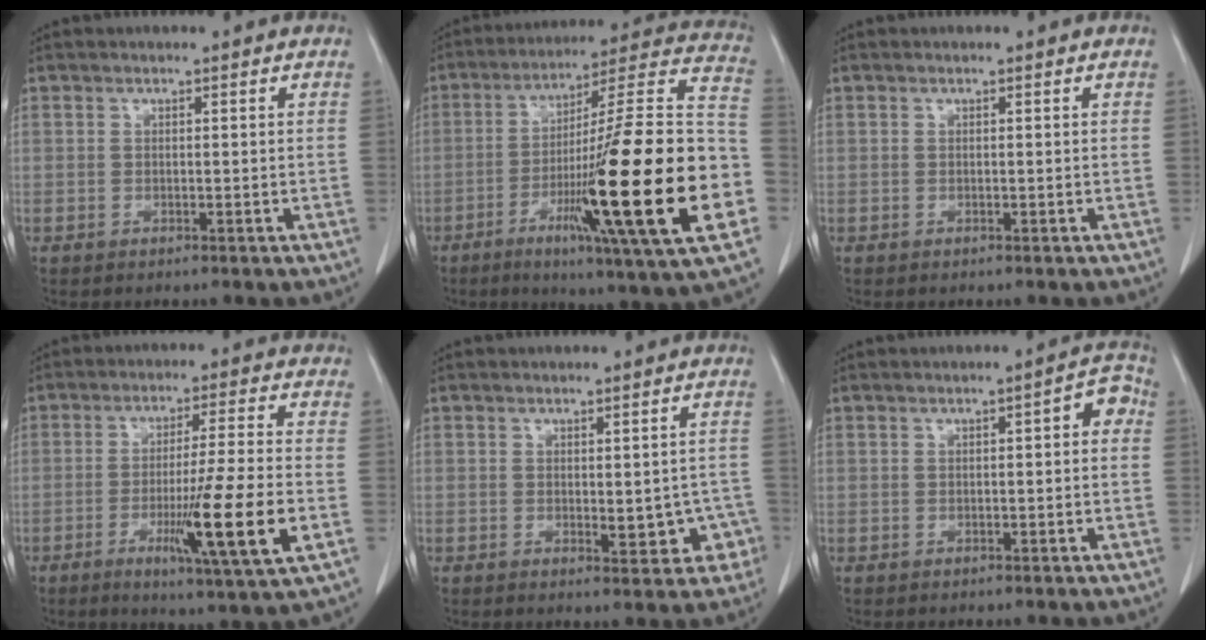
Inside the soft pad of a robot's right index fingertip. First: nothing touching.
{"total": 29.4, "force": [-7.6, 0.4, 28.4], "torque": [-0.388, -0.024, -0.135]}
{"total": 0.0}
{"total": 13.2, "force": [-3.9, -1.0, 12.5], "torque": [-0.211, -0.029, -0.068]}
{"total": 5.2, "force": [-1.3, 2.5, 4.4], "torque": [-0.038, 0.007, -0.008]}
{"total": 3.3, "force": [0.3, 1.0, 3.1], "torque": [-0.031, 0.016, -0.002]}